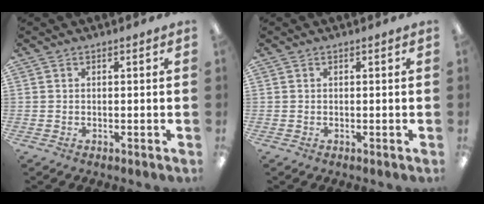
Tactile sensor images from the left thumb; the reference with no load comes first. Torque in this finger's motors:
{"motor_torque": [-0.05, -0.01, 0.09, -0.09, 0.00]}